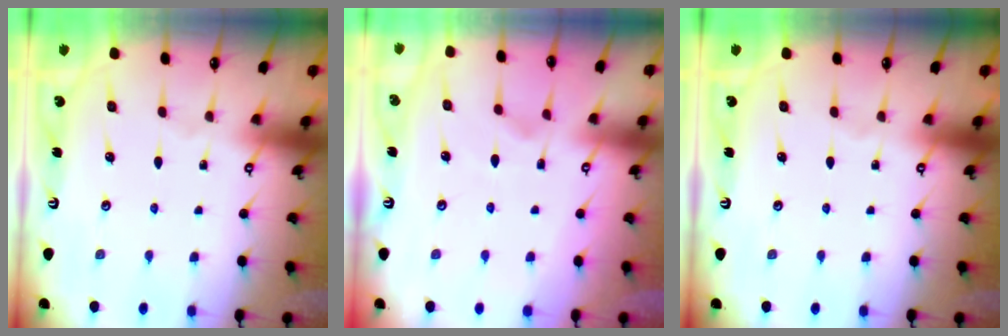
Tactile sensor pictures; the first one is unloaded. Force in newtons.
{"total": 1.2, "press": 0.0, "slide": 1.2}
{"total": 0.0}